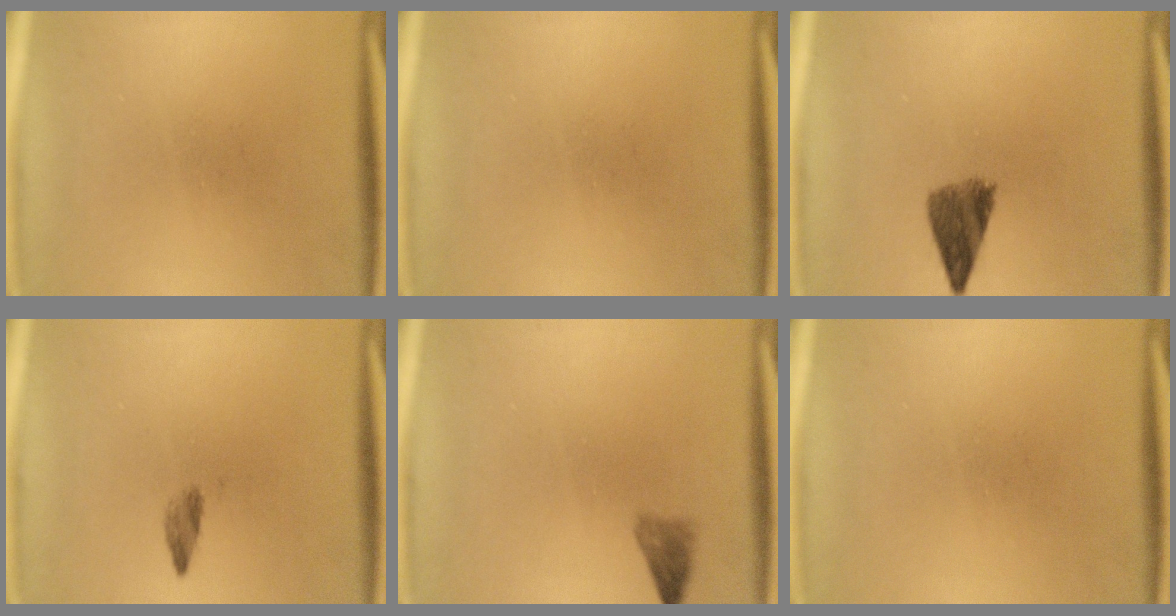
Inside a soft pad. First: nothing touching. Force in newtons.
{"total": 0.0}
{"total": 5.2}
{"total": 1.4}
{"total": 1.7}
{"total": 0.0}